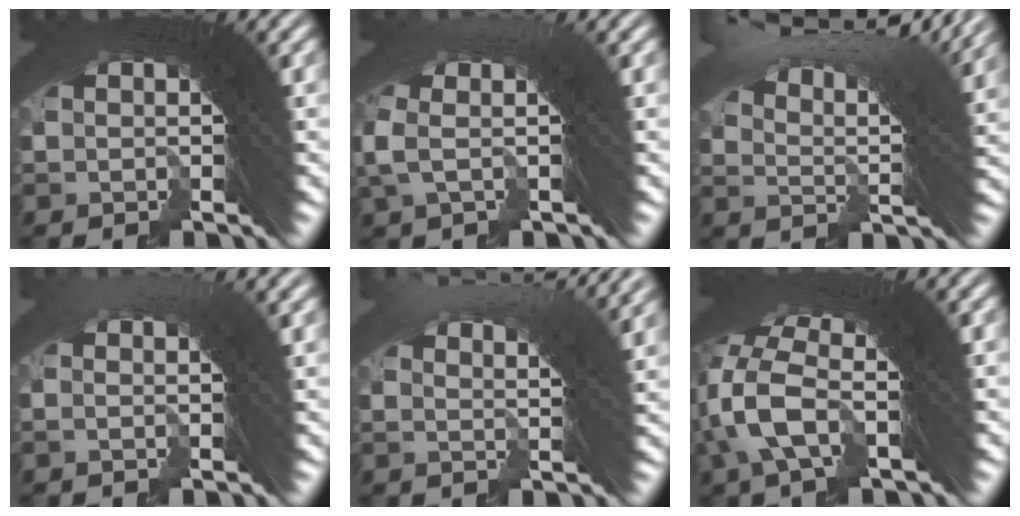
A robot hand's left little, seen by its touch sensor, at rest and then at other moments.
{"total": 2.5, "force": [0.5, 0.5, 2.4], "torque": [-0.039, 0.020, -0.003]}
{"total": 9.1, "force": [6.1, 1.5, 6.6], "torque": [-0.085, 0.030, 0.087]}
{"total": 1.4, "force": [0.2, -0.1, 1.4], "torque": [0.000, 0.028, -0.013]}
{"total": 6.3, "force": [4.6, 0.4, 4.2], "torque": [-0.040, 0.027, 0.059]}
{"total": 4.1, "force": [0.1, 2.1, 3.5], "torque": [-0.093, -0.010, 0.006]}